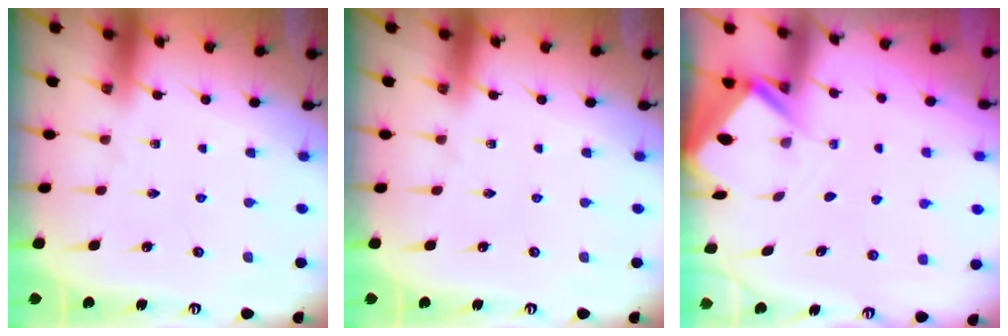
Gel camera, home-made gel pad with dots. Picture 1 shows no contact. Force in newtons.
{"total": 0.0}
{"total": 3.1, "press": 3.1, "slide": 0.3}